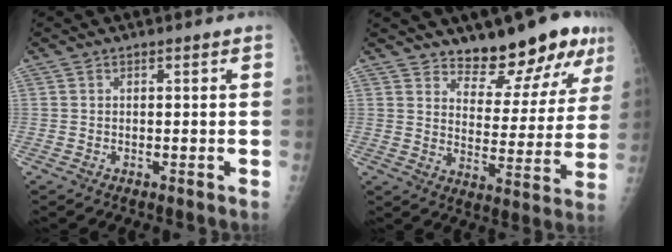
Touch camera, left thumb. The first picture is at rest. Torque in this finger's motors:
{"motor_torque": [0.35, 0.24, -0.02, -0.25, 0.09]}